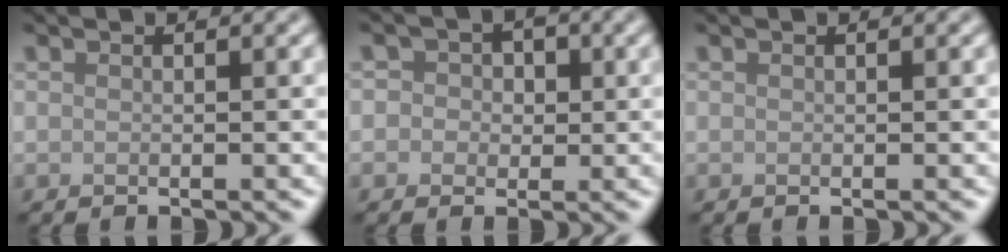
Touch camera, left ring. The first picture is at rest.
{"total": 3.6, "force": [0.8, 3.2, 1.5], "torque": [0.004, 0.014, -0.013]}
{"total": 0.0}